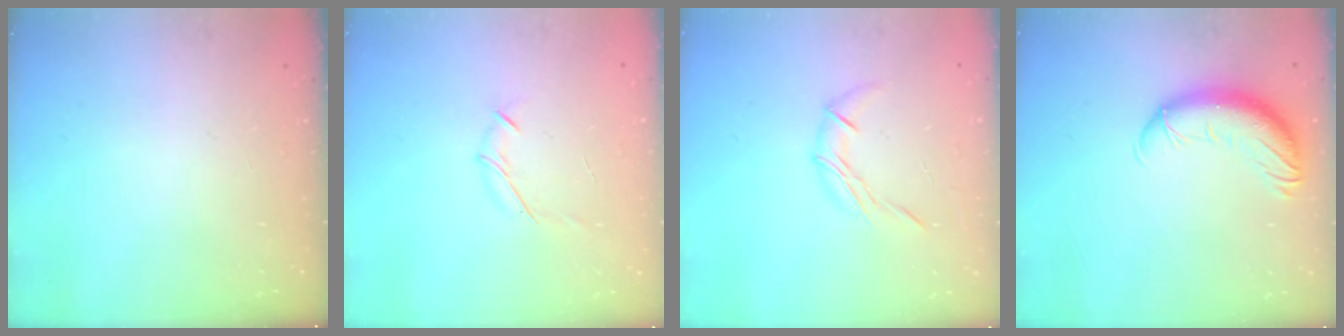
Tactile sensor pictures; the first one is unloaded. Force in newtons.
{"total": 5.3, "press": 5.1, "slide": 1.1}
{"total": 6.5, "press": 6.4, "slide": 0.5}
{"total": 12.5, "press": 12.0, "slide": 3.5}